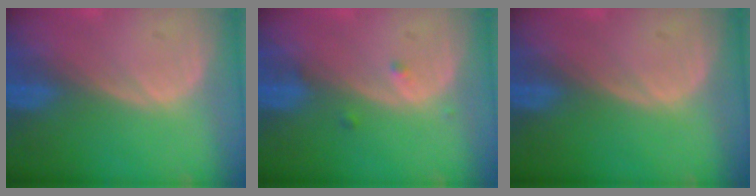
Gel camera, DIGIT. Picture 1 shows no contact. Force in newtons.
{"total": 1.1, "press": 1.1, "slide": 0.1}
{"total": 0.0}